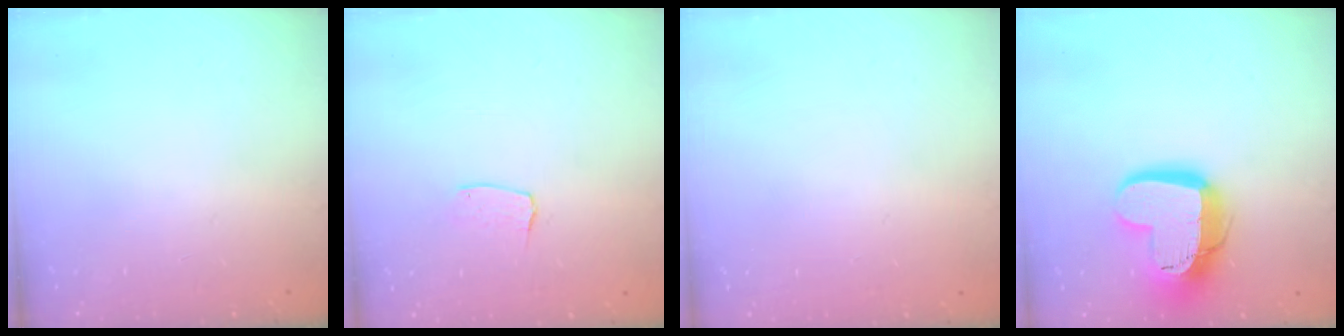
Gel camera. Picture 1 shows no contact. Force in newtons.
{"total": 3.7, "press": 3.7, "slide": 0.2}
{"total": 0.0}
{"total": 18.9, "press": 18.8, "slide": 1.5}